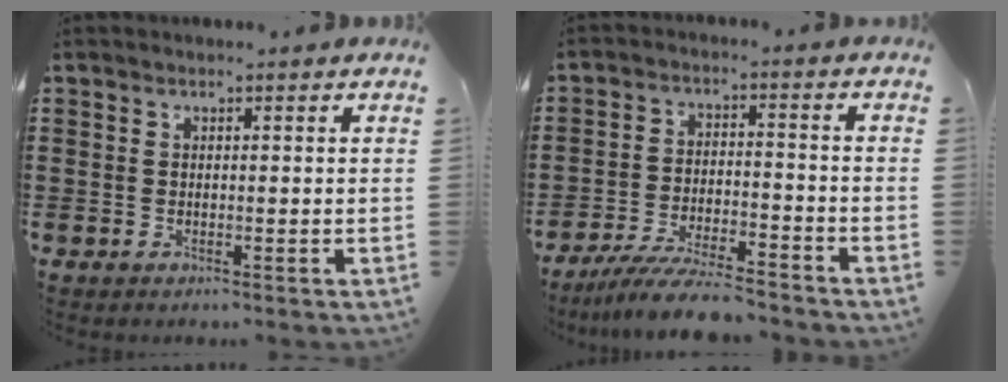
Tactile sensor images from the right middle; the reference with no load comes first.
{"total": 7.5, "force": [-6.8, 0.4, 3.0], "torque": [-0.060, -0.004, -0.128]}